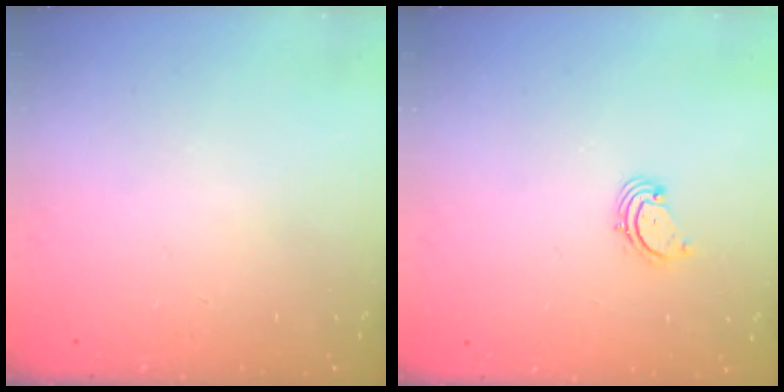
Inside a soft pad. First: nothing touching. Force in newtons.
{"total": 1.7, "press": 1.7, "slide": 0.2}